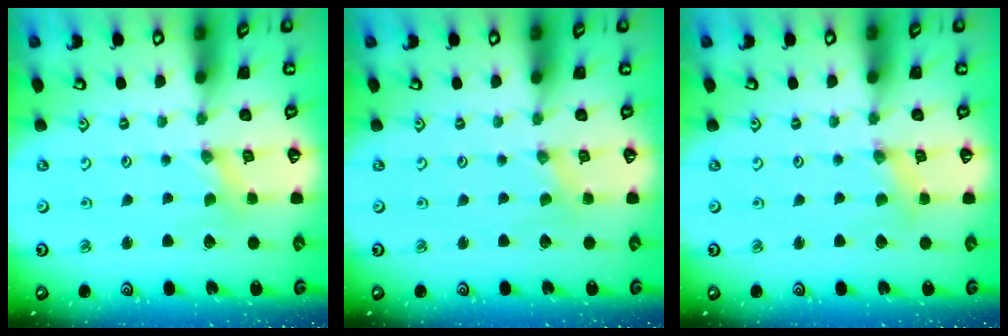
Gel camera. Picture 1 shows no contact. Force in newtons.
{"total": 0.0}
{"total": 1.3, "press": 1.3, "slide": 0.3}